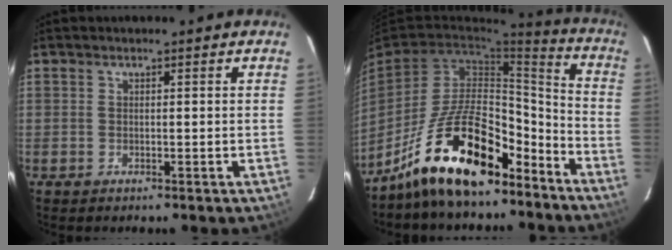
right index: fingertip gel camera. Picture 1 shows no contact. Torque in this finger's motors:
{"motor_torque": [1.15, -0.99, 1.05, 0.21]}